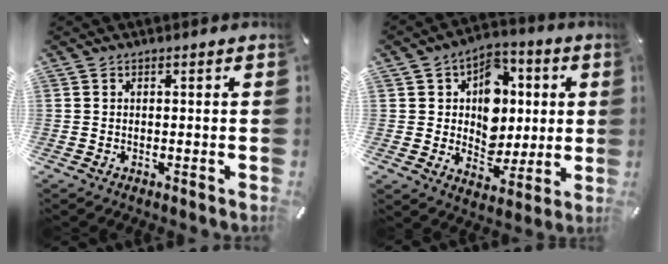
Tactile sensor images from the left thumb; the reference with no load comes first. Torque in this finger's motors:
{"motor_torque": [2.34, 2.28, 1.15, -0.14, 0.15]}